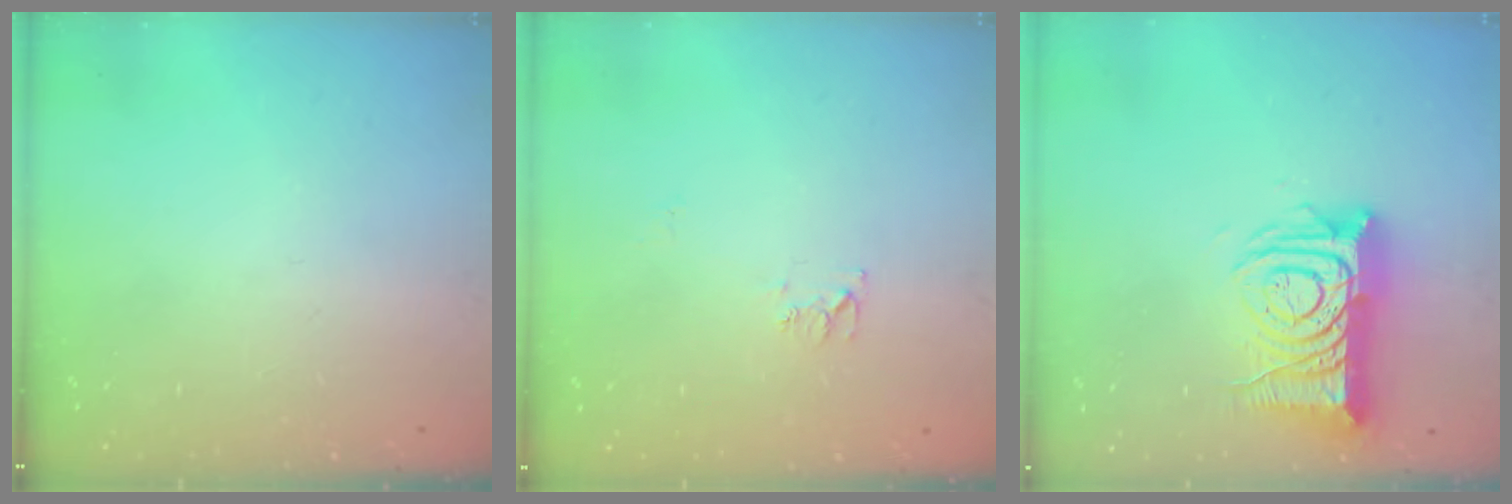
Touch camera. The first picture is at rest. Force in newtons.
{"total": 6.3, "press": 6.2, "slide": 0.6}
{"total": 12.4, "press": 12.3, "slide": 1.5}